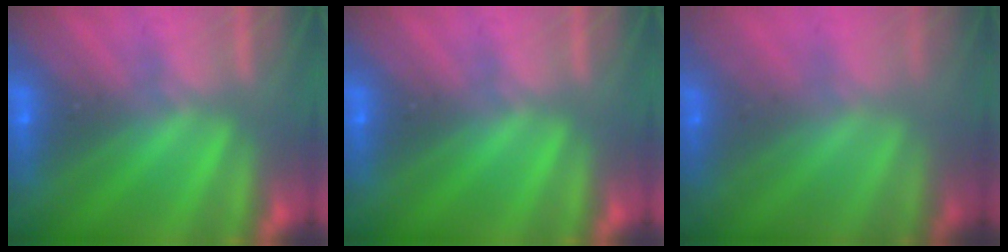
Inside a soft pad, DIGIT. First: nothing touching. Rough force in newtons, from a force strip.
{"total": 0.0}
{"total": 1.7}